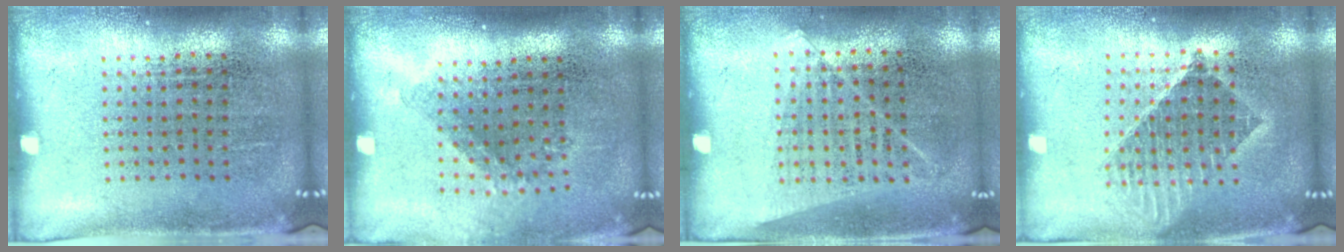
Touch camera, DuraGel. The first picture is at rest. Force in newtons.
{"total": 1.3, "press": 0.8, "slide": 0.9}
{"total": 1.1, "press": 1.0, "slide": 0.6}
{"total": 1.5, "press": 1.3, "slide": 0.8}